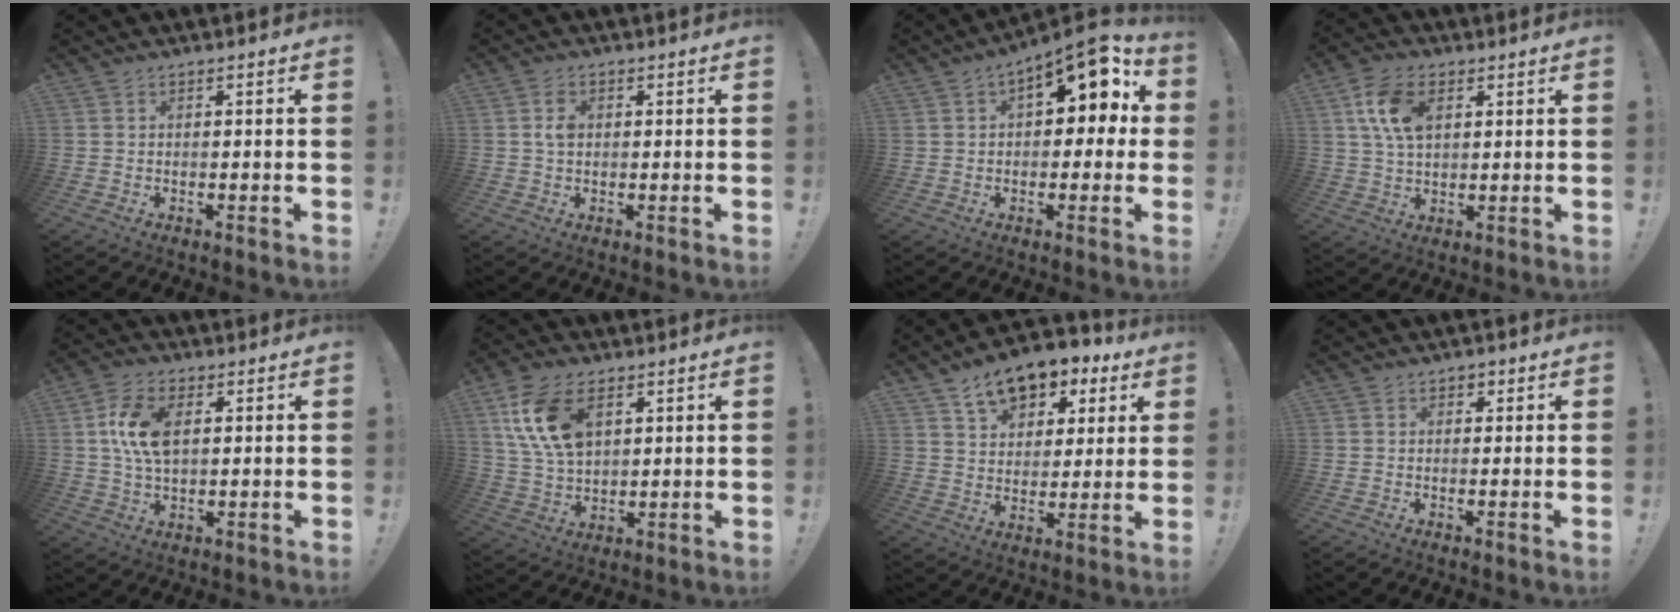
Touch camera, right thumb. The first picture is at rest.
{"total": 3.2, "force": [0.5, 2.2, 2.3], "torque": [-0.041, 0.006, 0.007]}
{"total": 10.3, "force": [4.3, 5.4, 7.7], "torque": [-0.087, -0.030, 0.073]}
{"total": 11.5, "force": [3.9, 7.4, 8.0], "torque": [-0.155, 0.006, 0.076]}
{"total": 11.1, "force": [2.4, 6.6, 8.6], "torque": [-0.167, 0.005, 0.044]}
{"total": 14.9, "force": [6.2, 9.0, 10.1], "torque": [-0.203, -0.008, 0.119]}
{"total": 12.2, "force": [8.0, 7.3, 5.7], "torque": [-0.088, -0.049, 0.147]}
{"total": 1.2, "force": [0.5, 1.1, 0.5], "torque": [-0.003, 0.000, 0.007]}